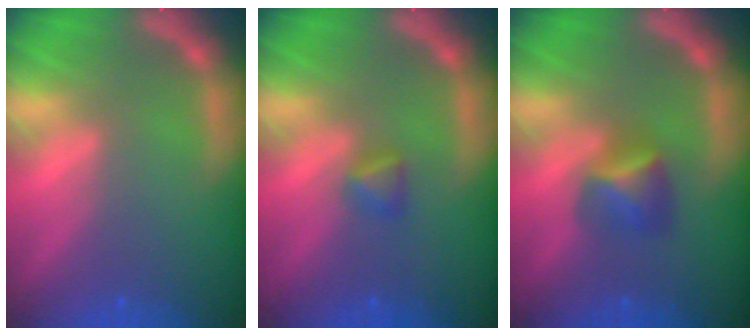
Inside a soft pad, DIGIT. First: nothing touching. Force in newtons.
{"total": 1.4}
{"total": 2.9}